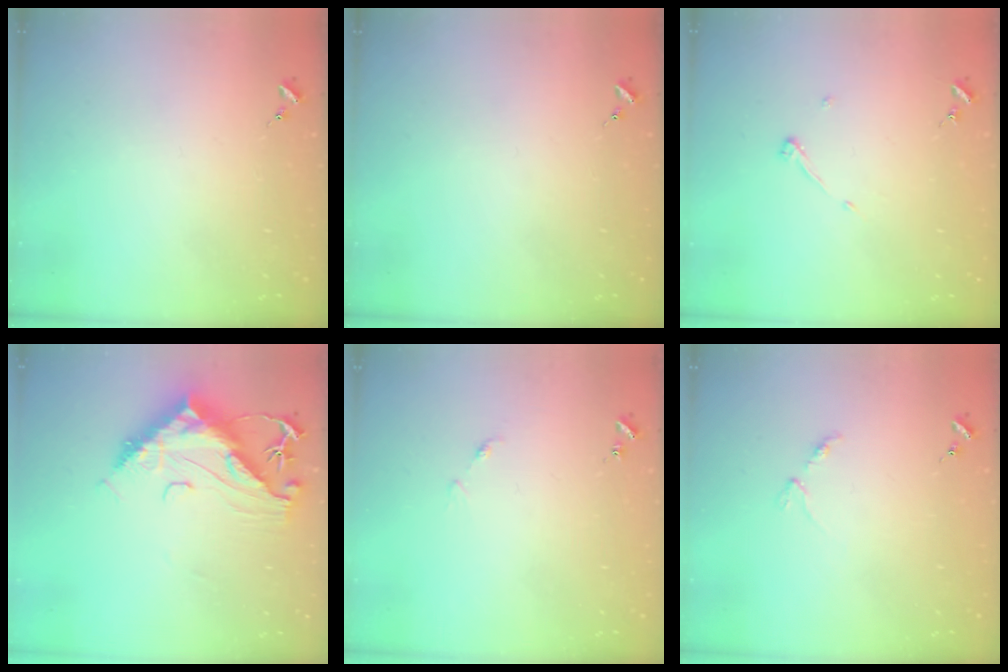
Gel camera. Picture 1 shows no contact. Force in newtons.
{"total": 0.0}
{"total": 3.6, "press": 3.6, "slide": 0.4}
{"total": 14.6, "press": 14.5, "slide": 1.5}
{"total": 4.6, "press": 4.6, "slide": 0.4}
{"total": 3.4, "press": 3.4, "slide": 0.5}